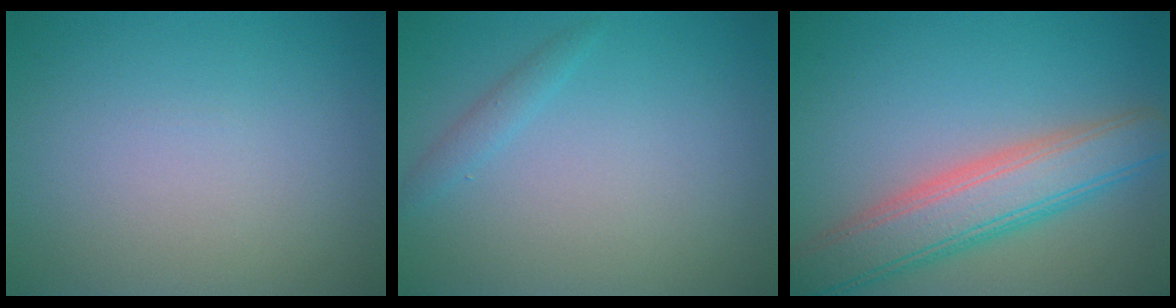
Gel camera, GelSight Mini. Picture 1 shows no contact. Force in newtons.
{"total": 1.1, "press": 1.1, "slide": 0.1}
{"total": 6.6, "press": 6.6, "slide": 0.4}